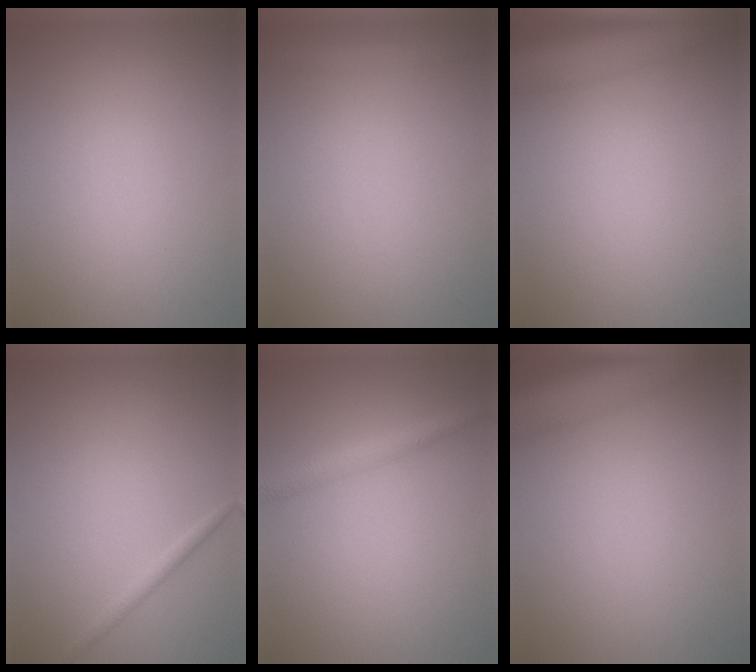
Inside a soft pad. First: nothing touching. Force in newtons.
{"total": 1.8, "press": 1.8, "slide": 0.1}
{"total": 7.1, "press": 7.0, "slide": 0.4}
{"total": 1.1, "press": 1.1, "slide": 0.0}
{"total": 1.9, "press": 1.9, "slide": 0.0}
{"total": 6.9, "press": 6.9, "slide": 0.4}